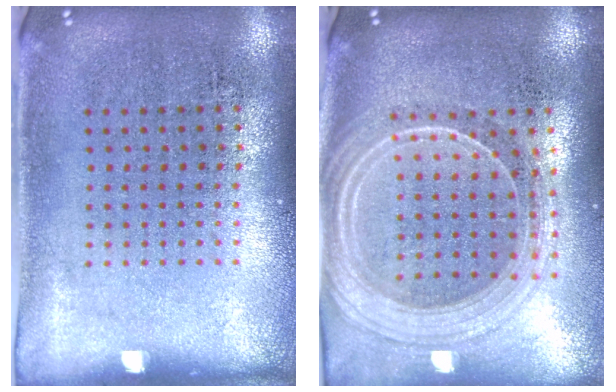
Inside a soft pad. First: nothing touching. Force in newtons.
{"total": 2.2, "press": 1.9, "slide": 1.0}